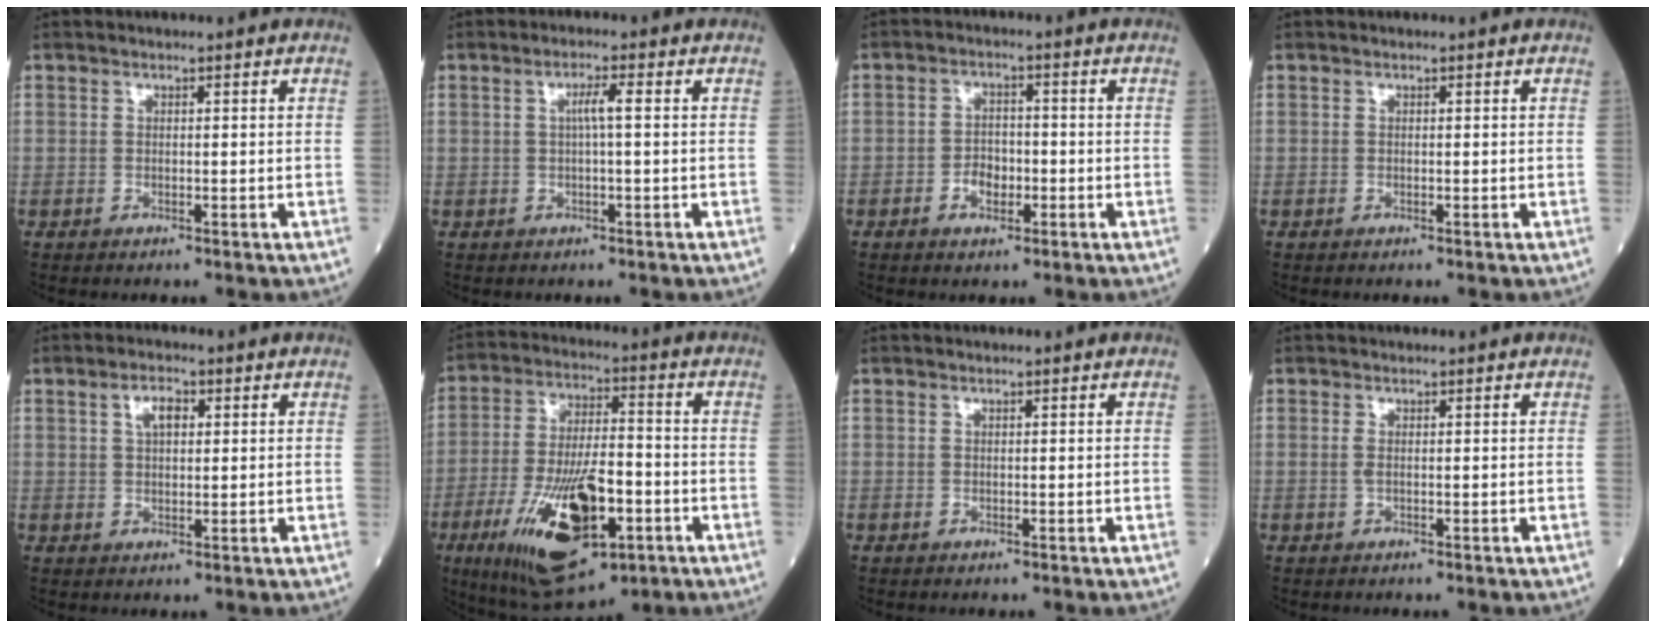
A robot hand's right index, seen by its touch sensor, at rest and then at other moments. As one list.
[{"total": 2.5, "force": [0.3, 0.0, 2.5], "torque": [-0.045, 0.003, 0.003]}, {"total": 3.8, "force": [-1.5, 2.3, 2.6], "torque": [-0.043, 0.005, -0.026]}, {"total": 0.0}, {"total": 3.5, "force": [1.3, 1.6, 2.8], "torque": [-0.051, 0.007, 0.022]}, {"total": 18.2, "force": [-6.8, 5.7, 15.9], "torque": [-0.310, -0.017, -0.105]}, {"total": 0.0}, {"total": 0.7, "force": [0.0, 0.2, 0.7], "torque": [-0.019, -0.002, -0.001]}]